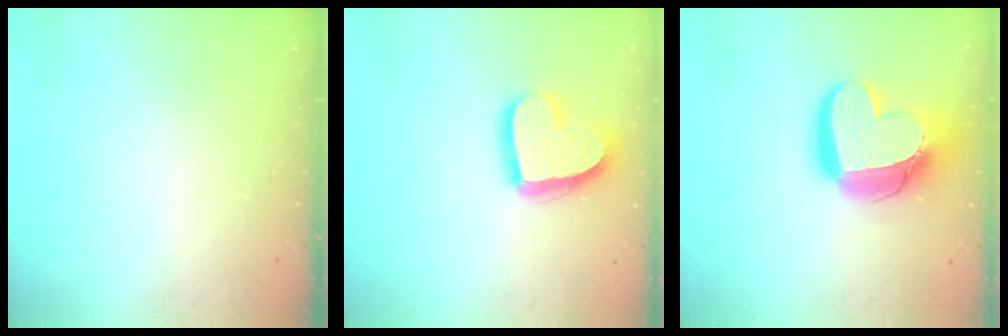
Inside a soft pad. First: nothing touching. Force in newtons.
{"total": 17.8, "press": 17.7, "slide": 1.9}
{"total": 21.9, "press": 21.8, "slide": 2.2}